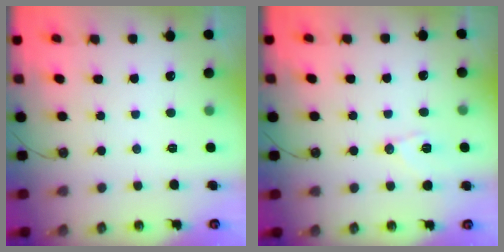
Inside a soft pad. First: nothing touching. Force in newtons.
{"total": 8.1, "press": 8.0, "slide": 0.9}